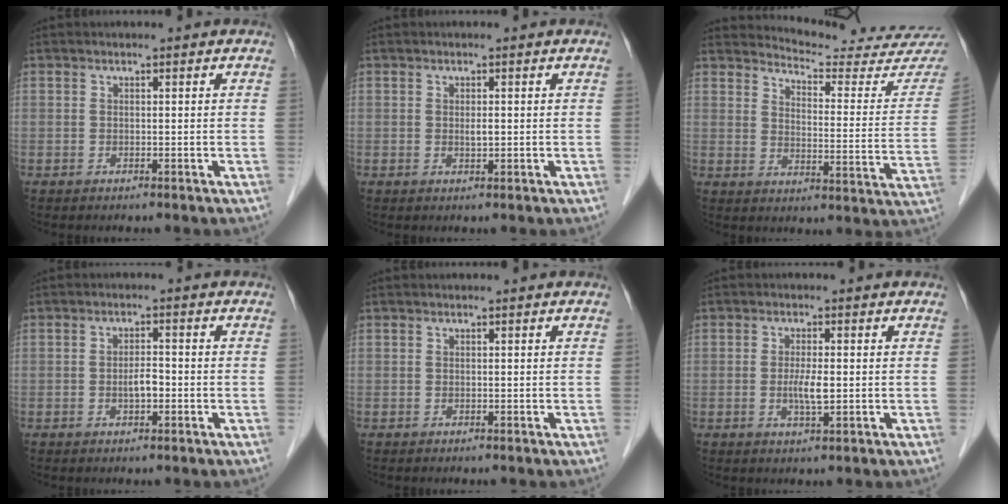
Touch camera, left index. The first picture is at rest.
{"total": 1.0, "force": [-0.1, 0.3, 1.0], "torque": [-0.018, -0.005, -0.001]}
{"total": 17.1, "force": [16.9, 0.9, 2.0], "torque": [-0.019, -0.112, 0.185]}
{"total": 2.5, "force": [-0.9, 0.9, 2.2], "torque": [-0.037, 0.001, -0.015]}
{"total": 0.0}
{"total": 3.1, "force": [-0.5, 0.4, 3.0], "torque": [-0.061, -0.008, -0.008]}